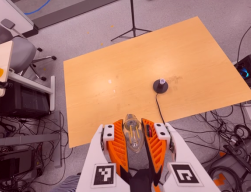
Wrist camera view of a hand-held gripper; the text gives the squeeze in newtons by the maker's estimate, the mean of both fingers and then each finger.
{"total": 20.7, "left": 23.1, "right": 18.3}